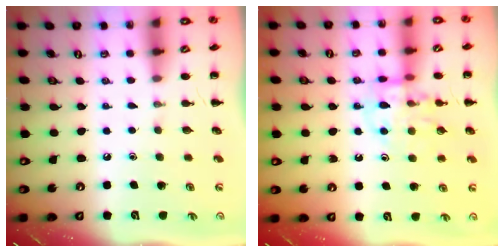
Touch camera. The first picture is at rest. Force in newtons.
{"total": 11.8, "press": 11.6, "slide": 1.7}